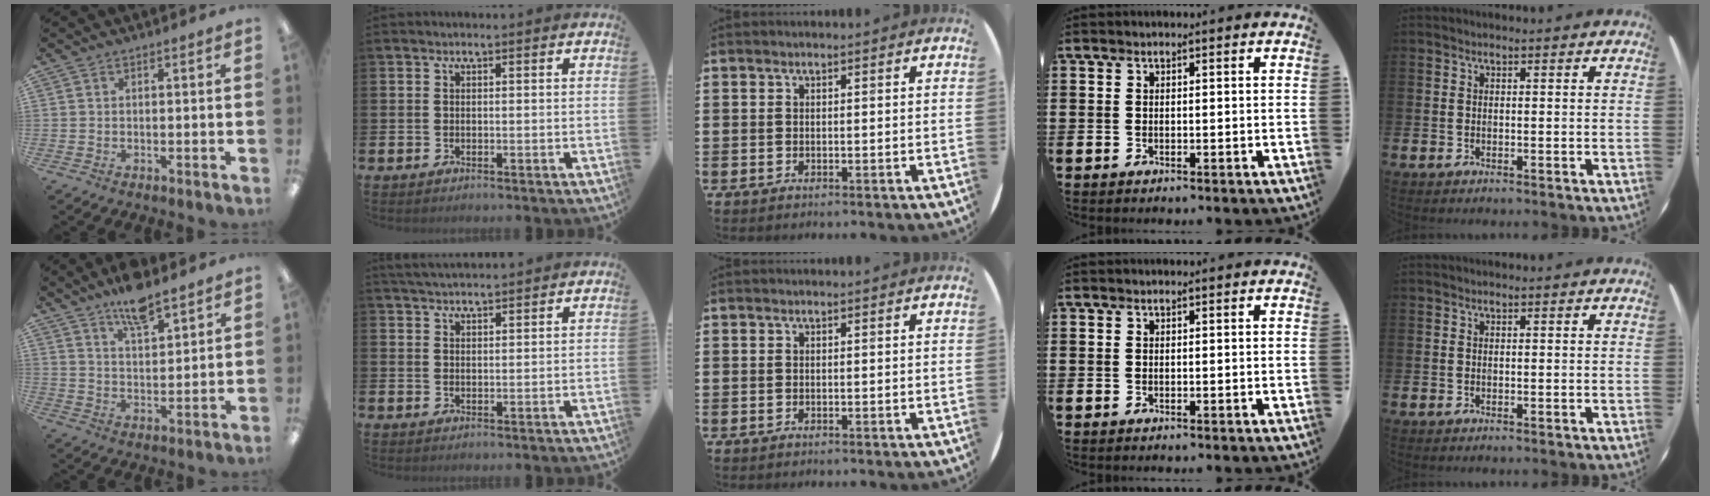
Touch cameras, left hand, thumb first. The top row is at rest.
{"thumb": {"total": 9.1, "force": [7.3, 2.8, 4.7], "torque": [-0.077, -0.041, 0.128]}, "index": {"total": 3.2, "force": [3.1, 0.4, 0.6], "torque": [-0.015, -0.013, 0.057]}}